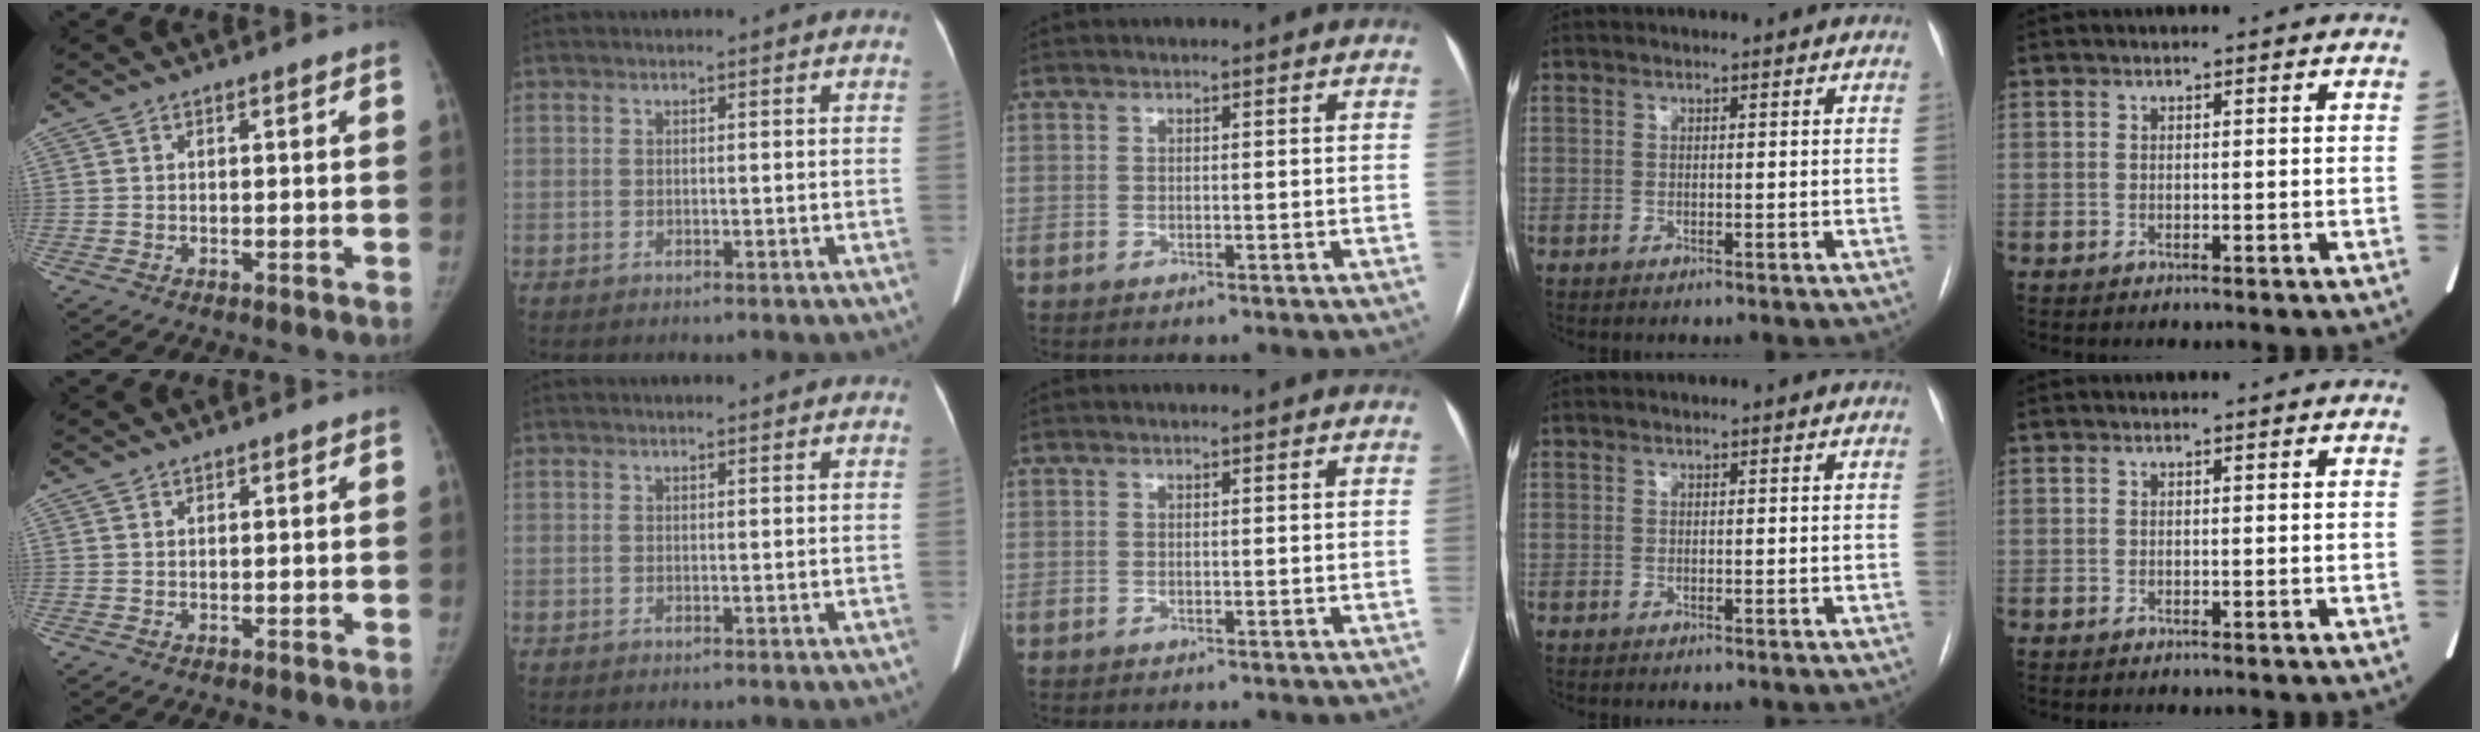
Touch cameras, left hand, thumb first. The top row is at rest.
{"index": {"total": 1.8, "force": [1.7, 0.3, 0.5], "torque": [-0.011, 0.011, 0.018]}}